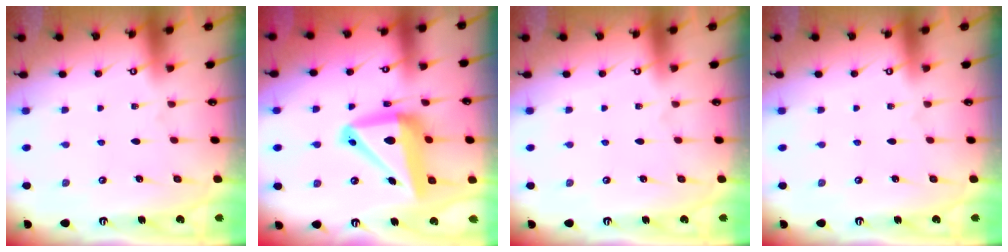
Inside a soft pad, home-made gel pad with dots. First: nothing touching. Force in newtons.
{"total": 15.2, "press": 15.1, "slide": 1.4}
{"total": 0.0}
{"total": 0.0}